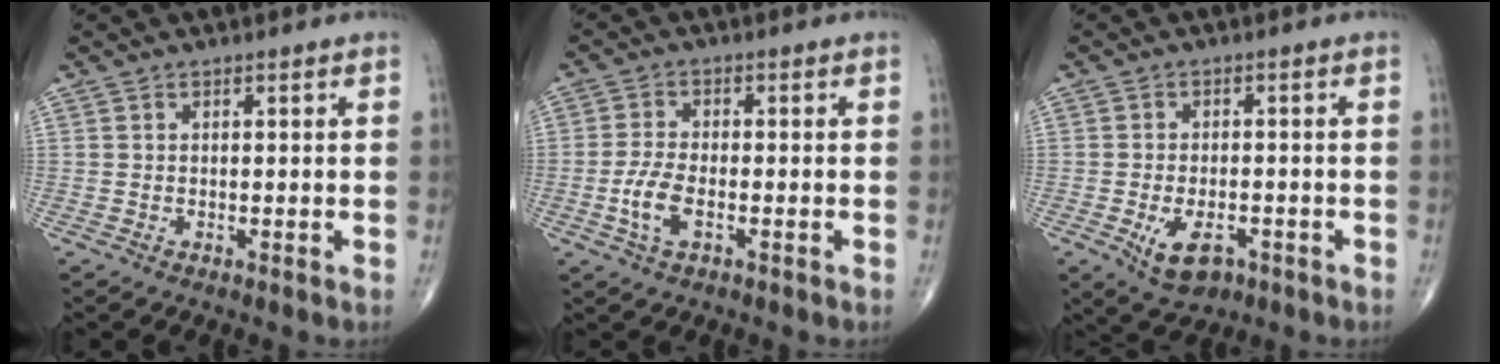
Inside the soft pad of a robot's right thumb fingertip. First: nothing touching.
{"total": 5.4, "force": [-1.7, 2.4, 4.5], "torque": [-0.102, 0.007, -0.034]}
{"total": 6.7, "force": [-2.8, 3.7, 4.8], "torque": [-0.075, 0.005, -0.039]}